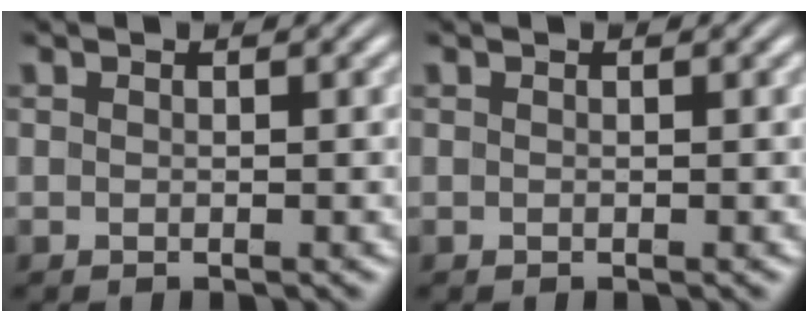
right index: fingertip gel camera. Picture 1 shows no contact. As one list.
[{"total": 0.0}]